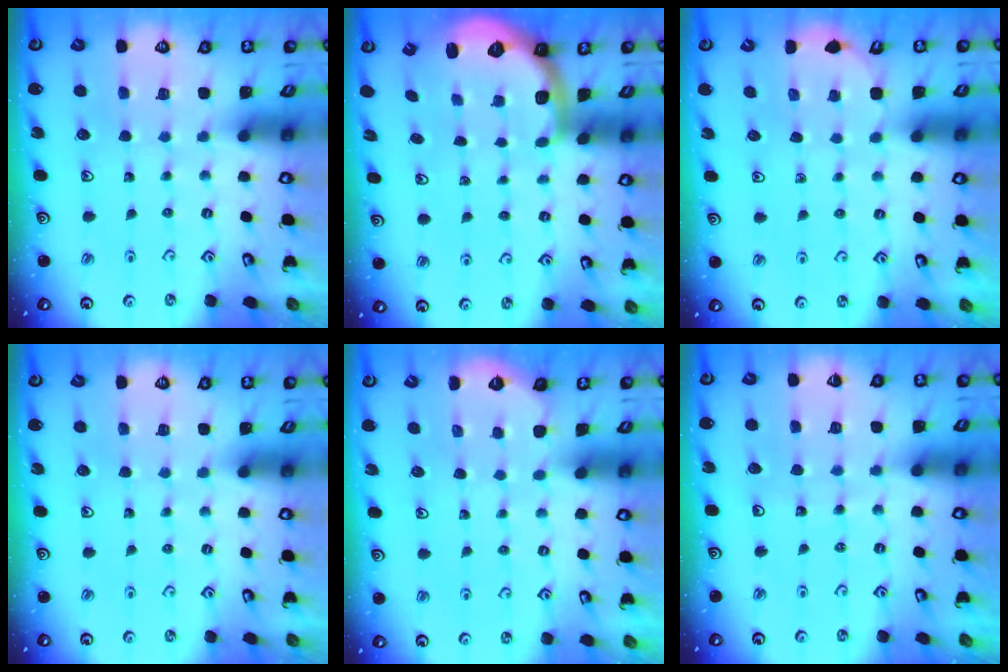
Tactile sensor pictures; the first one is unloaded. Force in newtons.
{"total": 1.9, "press": 1.8, "slide": 0.4}
{"total": 2.6, "press": 2.4, "slide": 1.0}
{"total": 0.0}
{"total": 1.8, "press": 1.8, "slide": 0.2}
{"total": 3.9, "press": 3.8, "slide": 1.1}